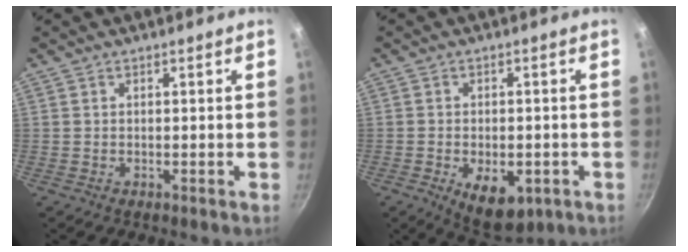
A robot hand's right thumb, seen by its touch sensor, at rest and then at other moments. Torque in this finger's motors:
{"motor_torque": [-0.17, 0.44, 0.09, 0.18, 0.04]}